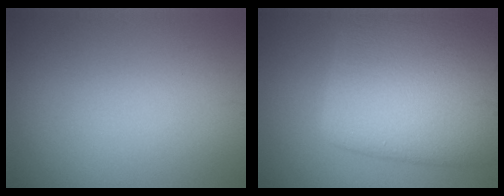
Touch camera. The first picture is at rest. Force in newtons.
{"total": 12.2, "press": 12.2, "slide": 0.7}